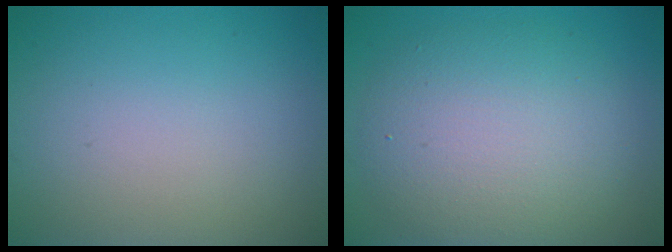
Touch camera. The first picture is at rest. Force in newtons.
{"total": 7.1, "press": 7.1, "slide": 0.1}